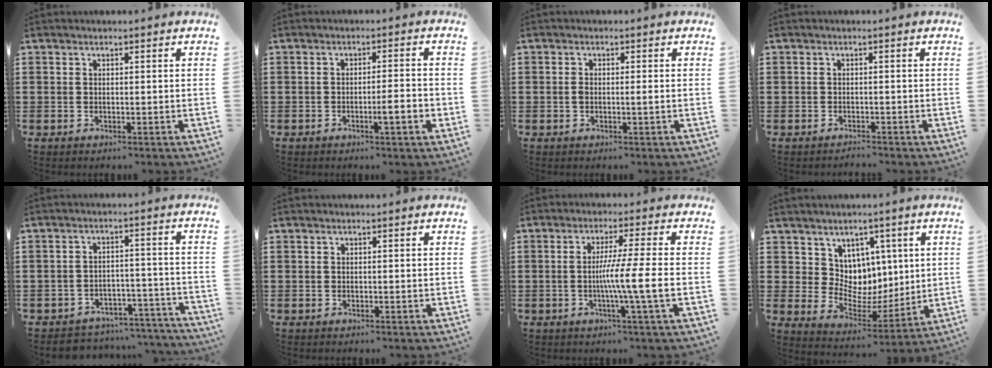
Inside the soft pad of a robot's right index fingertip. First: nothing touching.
{"total": 3.7, "force": [-1.4, 0.2, 3.4], "torque": [-0.056, -0.005, -0.025]}
{"total": 1.3, "force": [-0.2, 0.2, 1.3], "torque": [-0.026, -0.001, -0.005]}
{"total": 1.1, "force": [-1.1, 0.2, -0.2], "torque": [0.000, 0.005, -0.025]}
{"total": 4.0, "force": [-3.9, 0.8, 0.5], "torque": [-0.014, 0.002, -0.081]}
{"total": 0.0}
{"total": 7.9, "force": [-1.3, -0.7, 7.7], "torque": [-0.133, -0.012, -0.026]}
{"total": 7.3, "force": [4.3, 5.9, 0.5], "torque": [-0.052, -0.034, 0.083]}